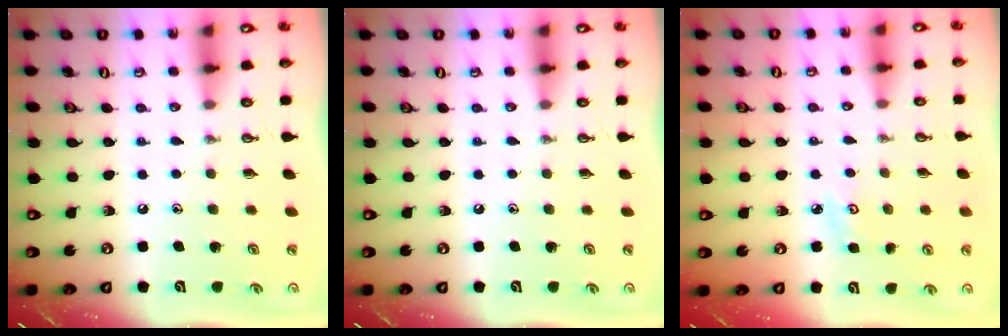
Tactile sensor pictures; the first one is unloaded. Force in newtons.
{"total": 0.0}
{"total": 3.6, "press": 3.6, "slide": 0.4}